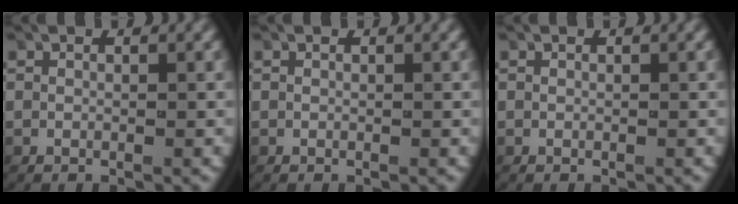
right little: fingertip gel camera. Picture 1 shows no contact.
{"total": 0.0}
{"total": 0.0}